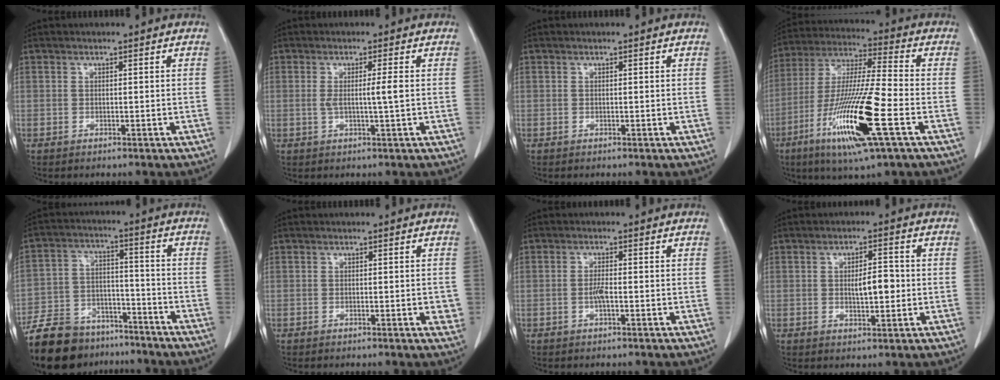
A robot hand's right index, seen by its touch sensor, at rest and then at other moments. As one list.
[{"total": 2.9, "force": [0.1, -0.5, 2.9], "torque": [-0.053, -0.004, 0.000]}, {"total": 0.0}, {"total": 18.3, "force": [-6.9, 0.7, 16.9], "torque": [-0.354, -0.031, -0.131]}, {"total": 16.7, "force": [-13.7, 7.8, 5.8], "torque": [-0.119, 0.015, -0.220]}, {"total": 2.0, "force": [-0.4, 0.5, 1.9], "torque": [-0.018, -0.002, -0.004]}, {"total": 1.8, "force": [-0.5, 0.2, 1.7], "torque": [-0.038, 0.000, -0.011]}, {"total": 4.5, "force": [-0.2, 1.4, 4.3], "torque": [-0.069, 0.002, 0.000]}]